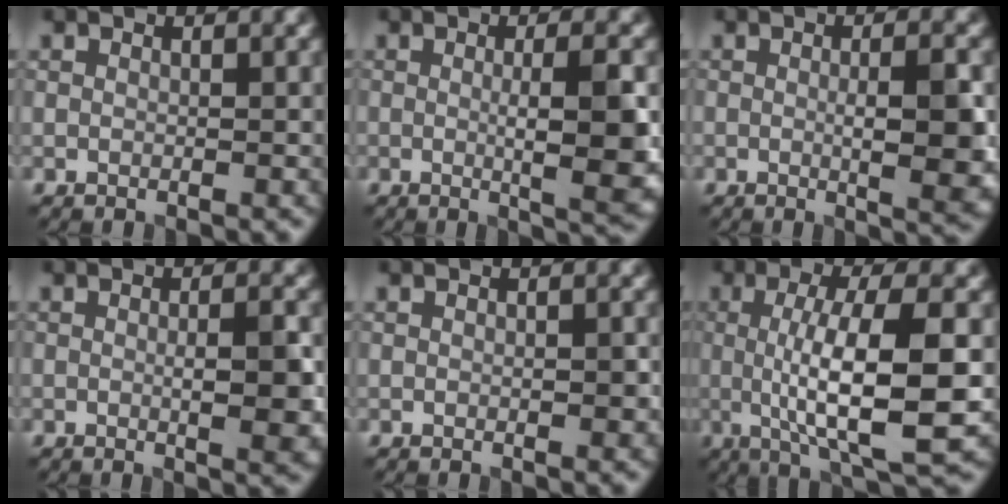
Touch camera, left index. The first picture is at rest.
{"total": 5.6, "force": [-0.3, 1.1, 5.5], "torque": [-0.080, -0.003, -0.001]}
{"total": 5.0, "force": [-0.4, 1.1, 4.9], "torque": [-0.074, -0.004, -0.002]}
{"total": 3.7, "force": [-0.3, 0.8, 3.6], "torque": [-0.055, -0.003, -0.001]}
{"total": 1.0, "force": [-0.2, 0.4, 0.9], "torque": [-0.013, 0.001, -0.001]}
{"total": 10.1, "force": [-0.5, 2.7, 9.7], "torque": [-0.146, -0.007, -0.005]}